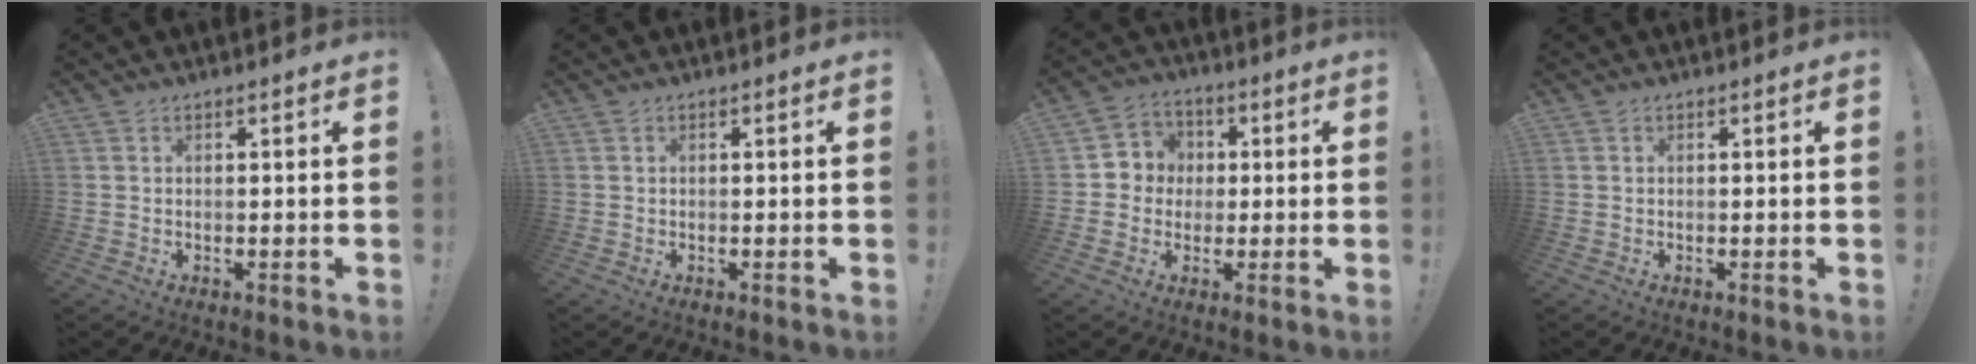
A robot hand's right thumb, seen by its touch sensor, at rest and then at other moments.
{"total": 0.0}
{"total": 7.3, "force": [-0.7, 7.1, 1.4], "torque": [-0.015, 0.016, -0.009]}
{"total": 0.0}